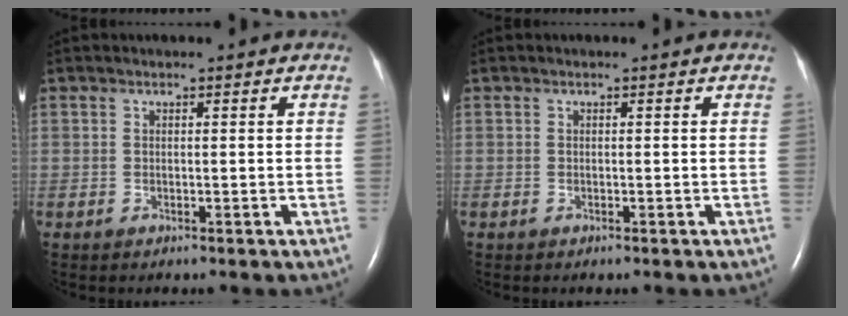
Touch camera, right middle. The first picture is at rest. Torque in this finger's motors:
{"motor_torque": [0.20, -0.07, 0.02, 0.01]}